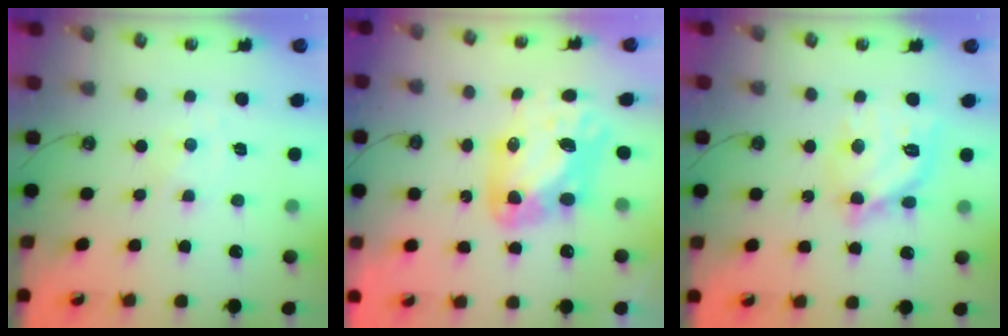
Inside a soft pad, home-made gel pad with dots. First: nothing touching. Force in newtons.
{"total": 12.7, "press": 12.7, "slide": 0.8}
{"total": 14.2, "press": 14.2, "slide": 1.0}